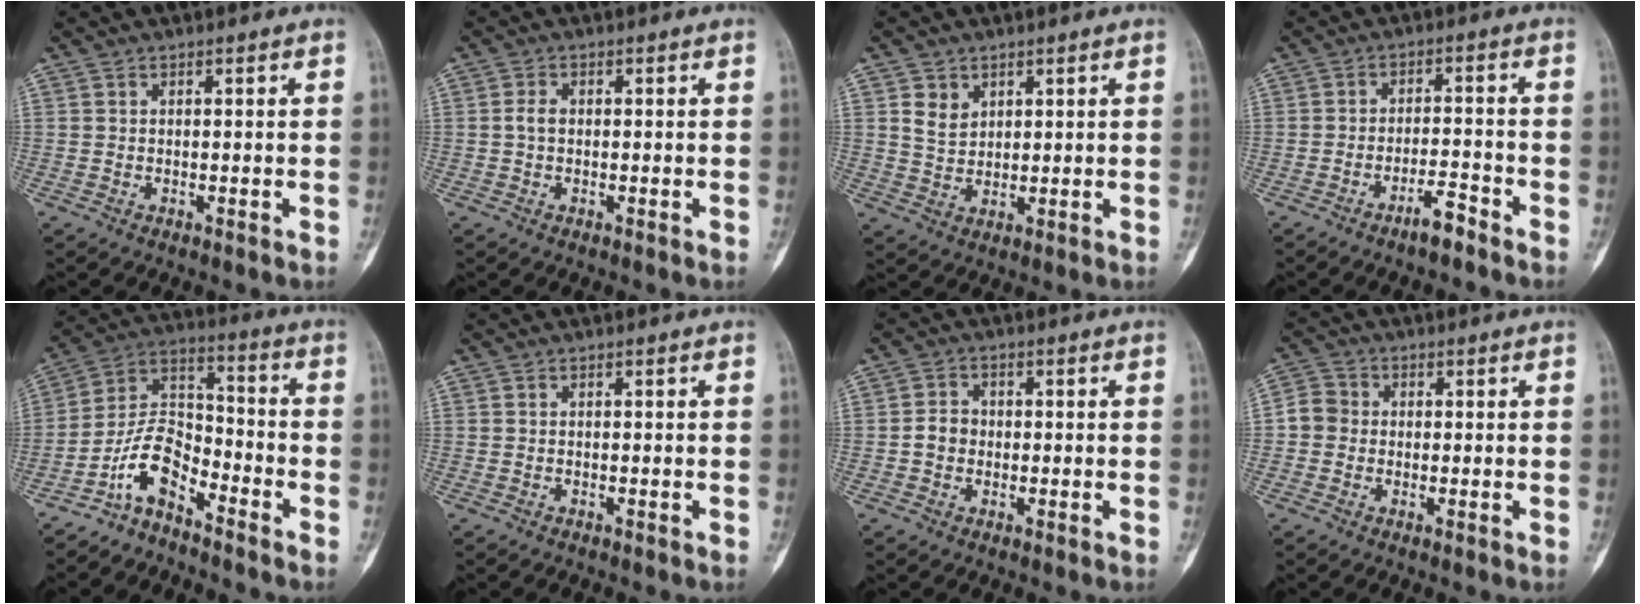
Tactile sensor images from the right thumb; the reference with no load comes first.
{"total": 1.9, "force": [0.0, 1.2, 1.4], "torque": [-0.027, 0.004, -0.002]}
{"total": 4.3, "force": [2.0, 3.3, 1.9], "torque": [-0.019, -0.017, 0.043]}
{"total": 4.3, "force": [-3.3, 0.9, 2.6], "torque": [-0.045, 0.026, -0.057]}
{"total": 9.3, "force": [-6.5, 4.2, 5.1], "torque": [-0.092, 0.081, -0.135]}
{"total": 0.0}
{"total": 3.3, "force": [-0.5, 2.8, 1.6], "torque": [-0.018, 0.012, -0.016]}
{"total": 4.2, "force": [-0.4, 3.9, 1.5], "torque": [-0.016, 0.010, -0.017]}